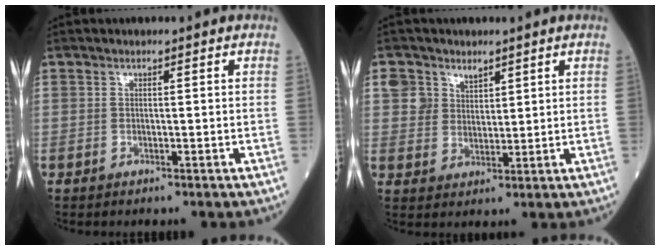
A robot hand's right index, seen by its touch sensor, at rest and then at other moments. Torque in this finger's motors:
{"motor_torque": [0.05, 0.07, 0.00, 0.02]}